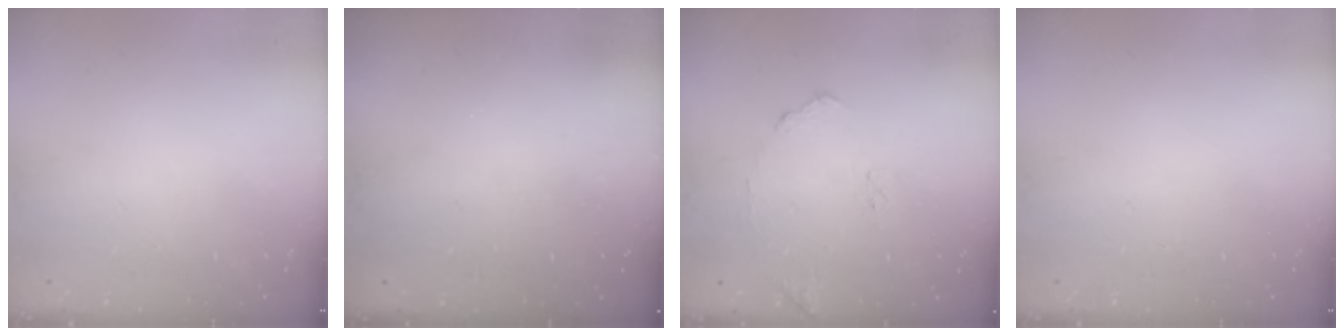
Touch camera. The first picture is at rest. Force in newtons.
{"total": 3.1, "press": 3.1, "slide": 0.1}
{"total": 6.3, "press": 6.3, "slide": 0.2}
{"total": 0.0}